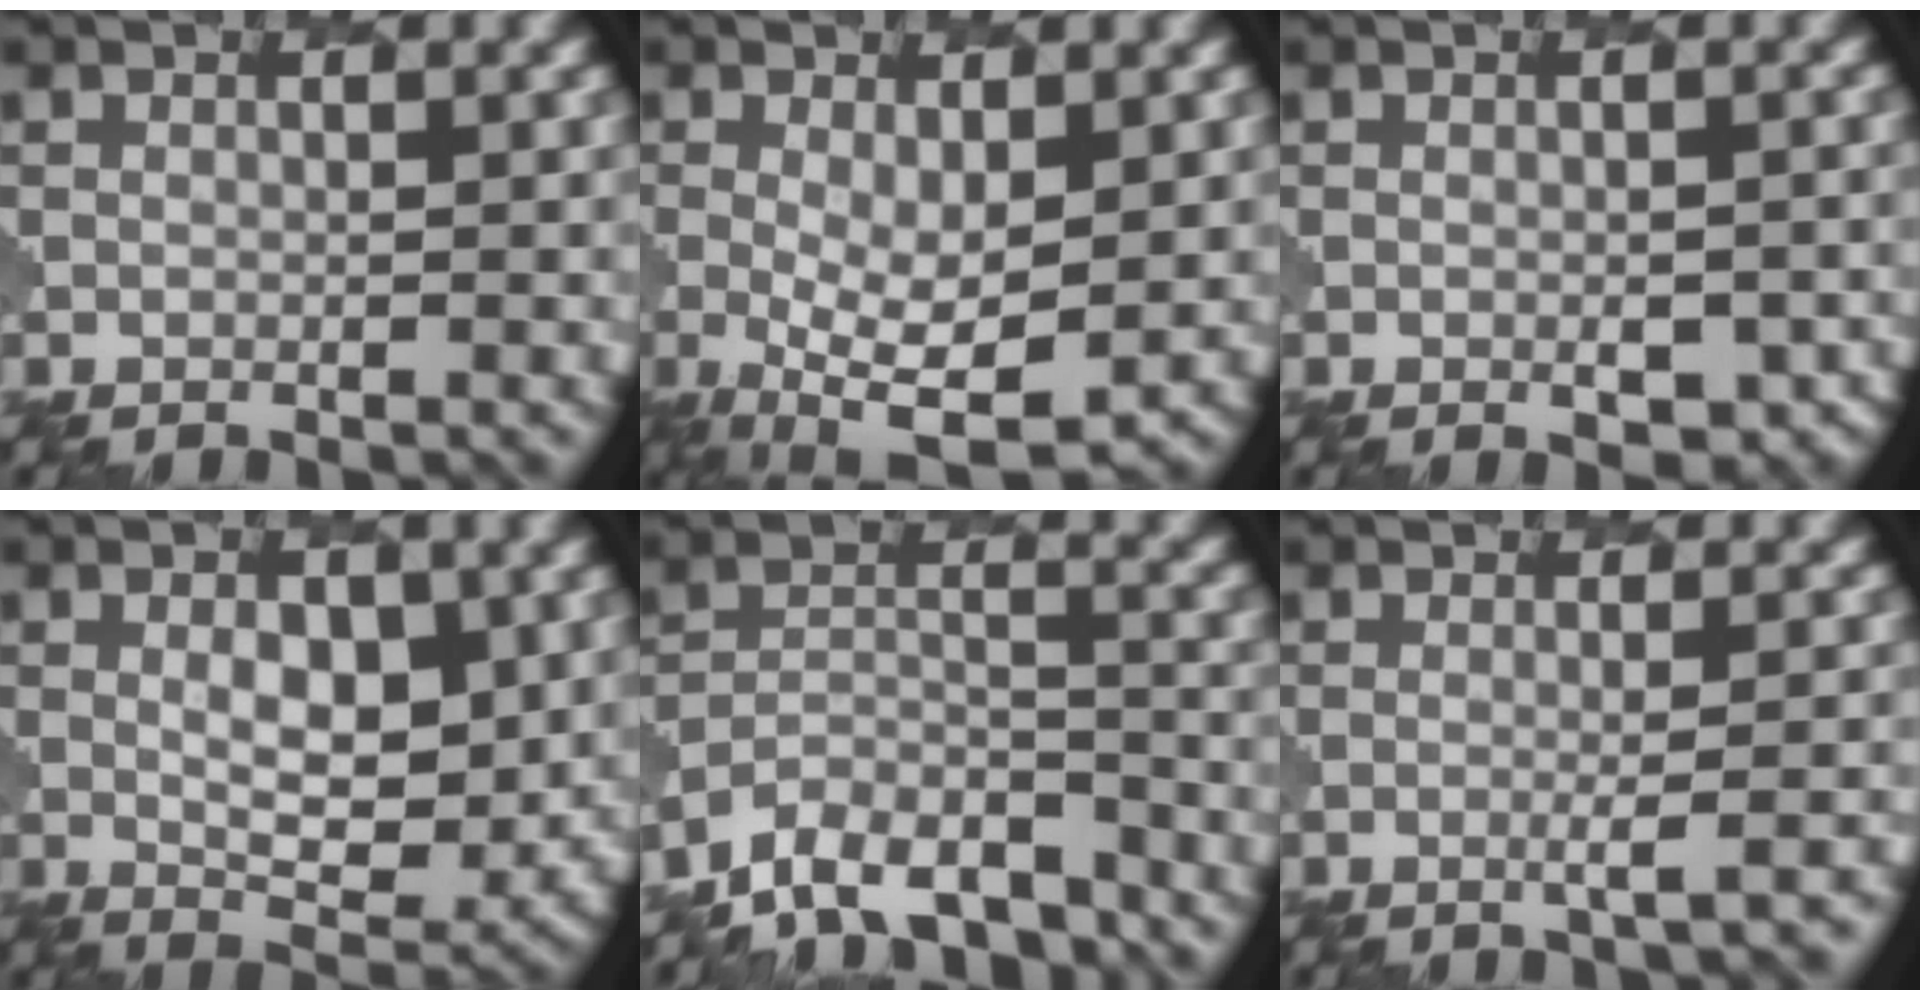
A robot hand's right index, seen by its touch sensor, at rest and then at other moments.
{"total": 5.9, "force": [-0.5, 2.6, 5.3], "torque": [-0.113, -0.022, -0.002]}
{"total": 3.2, "force": [-1.2, 1.6, 2.5], "torque": [-0.032, -0.005, -0.009]}
{"total": 4.9, "force": [0.9, 2.6, 4.0], "torque": [-0.063, -0.008, 0.019]}
{"total": 10.0, "force": [-8.9, 3.8, 2.9], "torque": [-0.052, 0.003, -0.127]}
{"total": 2.4, "force": [-0.8, 0.5, 2.2], "torque": [-0.021, 0.010, -0.023]}